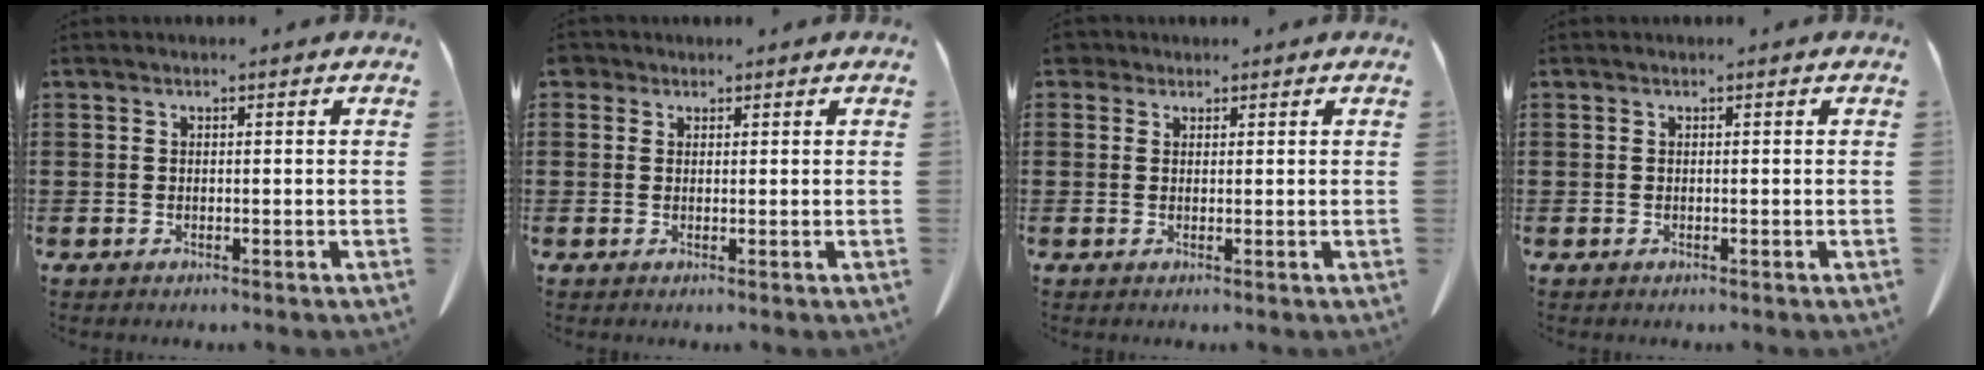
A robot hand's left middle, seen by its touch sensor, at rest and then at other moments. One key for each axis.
{"total": 1.2, "fx": 0.8, "fy": 0.9, "fz": 0.3, "tx": -0.011, "ty": 0.004, "tz": 0.016}
{"total": 1.7, "fx": 1.2, "fy": 1.1, "fz": 0.4, "tx": -0.016, "ty": 0.005, "tz": 0.024}
{"total": 0.0}